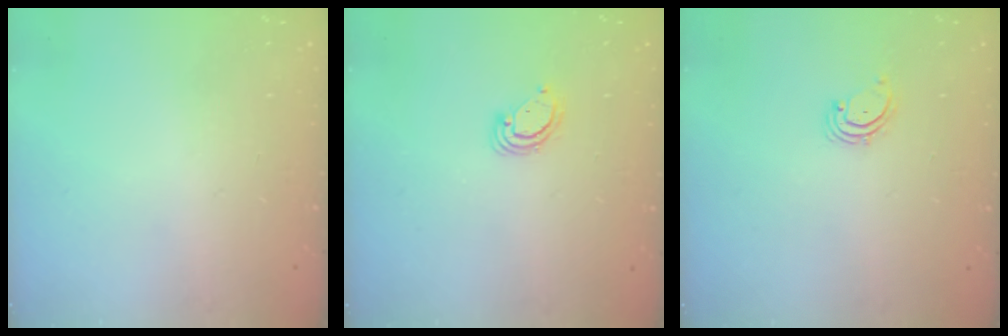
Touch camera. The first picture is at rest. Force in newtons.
{"total": 3.5, "press": 3.5, "slide": 0.1}
{"total": 2.1, "press": 2.1, "slide": 0.3}